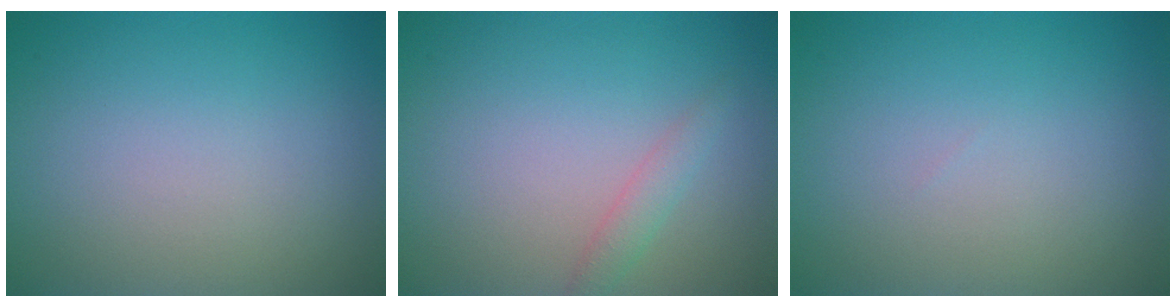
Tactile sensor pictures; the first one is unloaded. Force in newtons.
{"total": 1.5, "press": 1.5, "slide": 0.0}
{"total": 0.0}